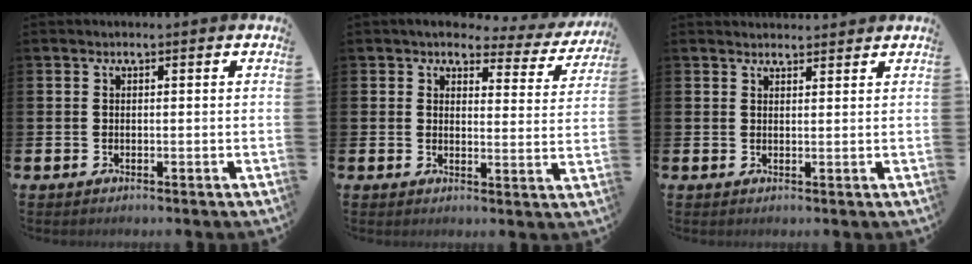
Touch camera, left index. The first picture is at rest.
{"total": 3.8, "force": [3.2, 1.6, 1.0], "torque": [-0.021, -0.026, 0.048]}
{"total": 1.7, "force": [1.7, 0.4, -0.1], "torque": [0.010, -0.011, 0.029]}